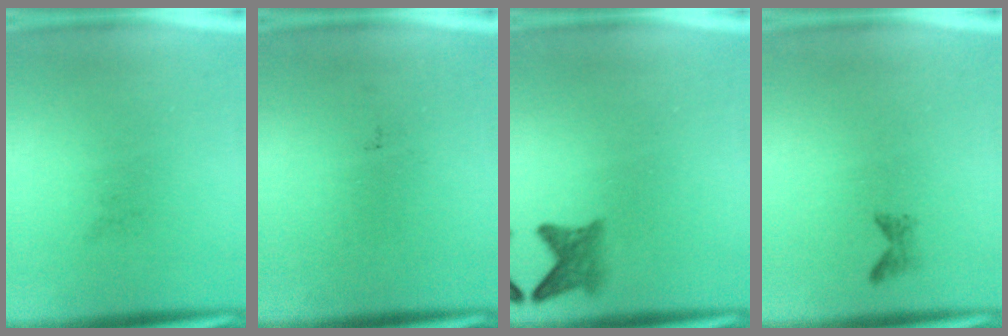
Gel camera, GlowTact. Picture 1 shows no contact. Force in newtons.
{"total": 0.0}
{"total": 2.8}
{"total": 0.9}